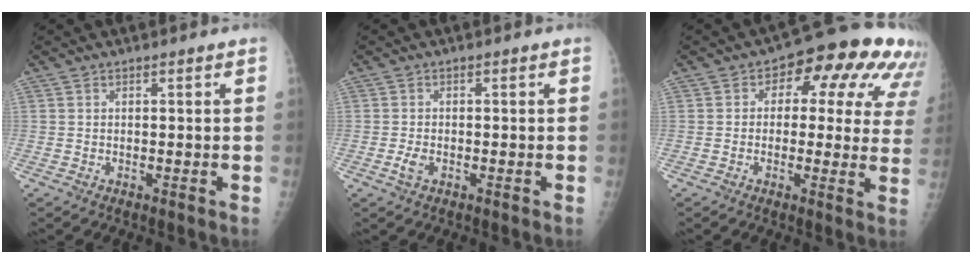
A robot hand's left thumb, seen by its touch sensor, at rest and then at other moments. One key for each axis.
{"total": 2.0, "fx": -0.9, "fy": 1.1, "fz": 1.4, "tx": -0.029, "ty": 0.001, "tz": -0.017}
{"total": 16.3, "fx": 5.9, "fy": 9.0, "fz": 12.2, "tx": -0.090, "ty": 0.015, "tz": 0.056}